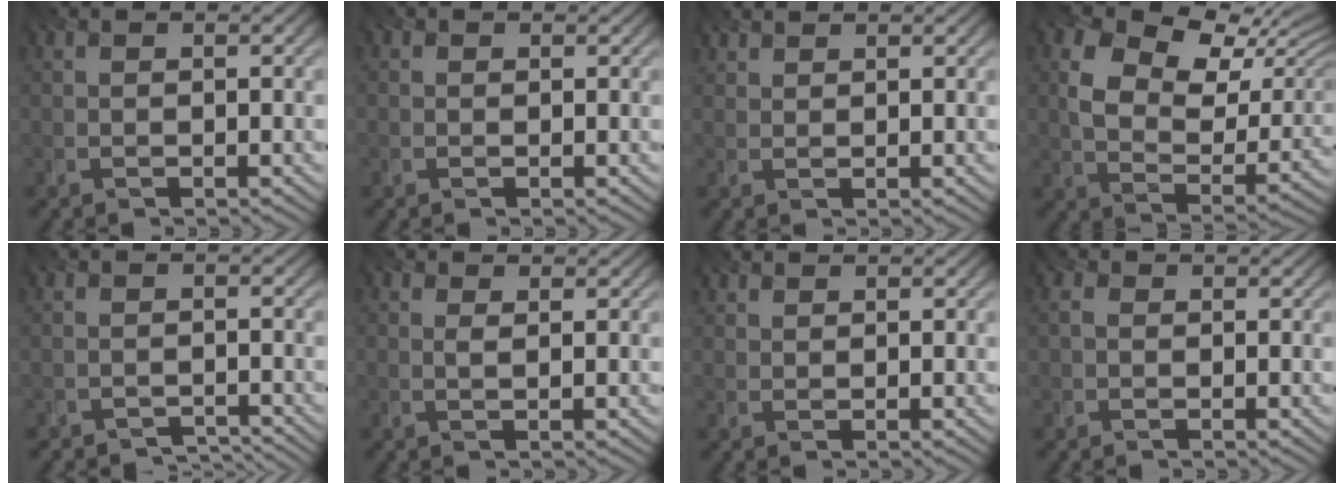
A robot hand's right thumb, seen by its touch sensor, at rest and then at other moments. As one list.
[{"total": 0.5, "force": [0.0, 0.5, -0.2], "torque": [0.006, -0.006, -0.004]}, {"total": 1.7, "force": [1.6, 0.4, 0.1], "torque": [-0.009, 0.003, 0.036]}, {"total": 13.8, "force": [6.9, 8.2, 8.7], "torque": [-0.171, 0.005, 0.116]}, {"total": 2.2, "force": [-2.1, 0.4, -0.1], "torque": [0.010, 0.001, -0.036]}, {"total": 0.8, "force": [0.5, 0.2, 0.6], "torque": [-0.013, -0.003, 0.006]}, {"total": 1.1, "force": [1.1, 0.3, -0.1], "torque": [-0.002, 0.004, 0.027]}, {"total": 1.6, "force": [0.3, 1.4, 0.8], "torque": [-0.017, 0.004, -0.001]}]